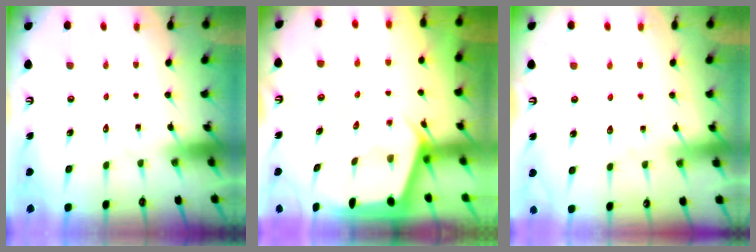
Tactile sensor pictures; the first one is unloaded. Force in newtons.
{"total": 2.5, "press": 2.5, "slide": 0.3}
{"total": 2.9, "press": 2.9, "slide": 0.4}